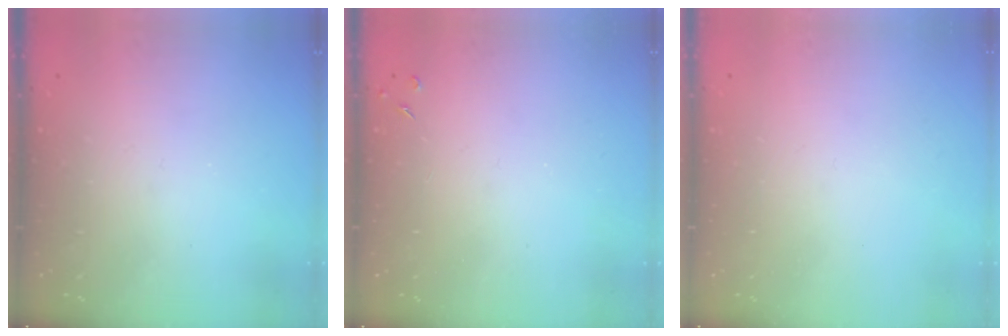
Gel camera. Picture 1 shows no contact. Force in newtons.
{"total": 2.5, "press": 2.5, "slide": 0.5}
{"total": 0.0}